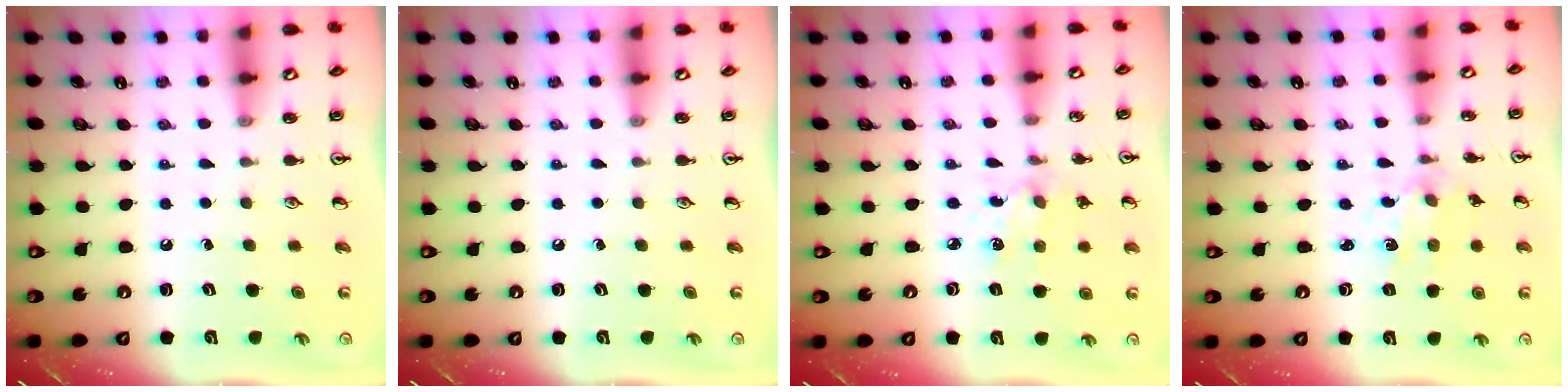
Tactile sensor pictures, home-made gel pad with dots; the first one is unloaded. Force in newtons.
{"total": 0.0}
{"total": 2.6, "press": 2.5, "slide": 0.8}
{"total": 2.4, "press": 2.2, "slide": 0.8}